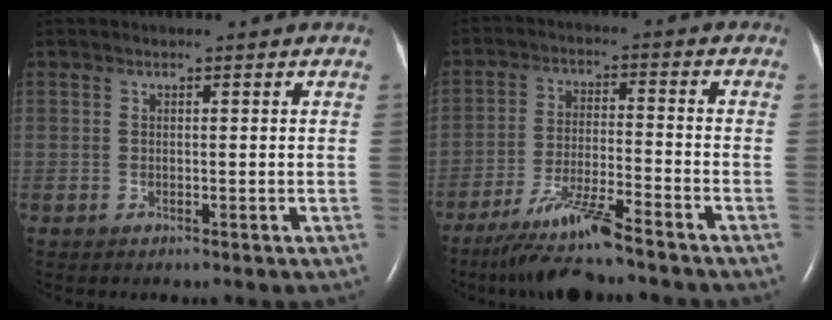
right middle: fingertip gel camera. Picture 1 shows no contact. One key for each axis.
{"total": 9.2, "fx": -7.5, "fy": -0.1, "fz": 5.3, "tx": -0.102, "ty": -0.031, "tz": -0.137}